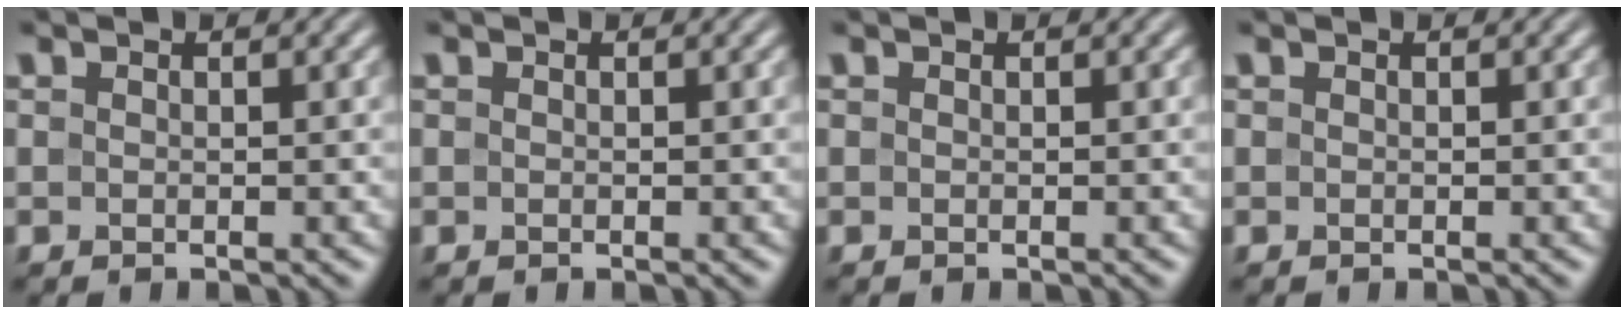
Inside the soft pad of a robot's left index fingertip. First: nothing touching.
{"total": 0.0}
{"total": 0.0}
{"total": 0.0}